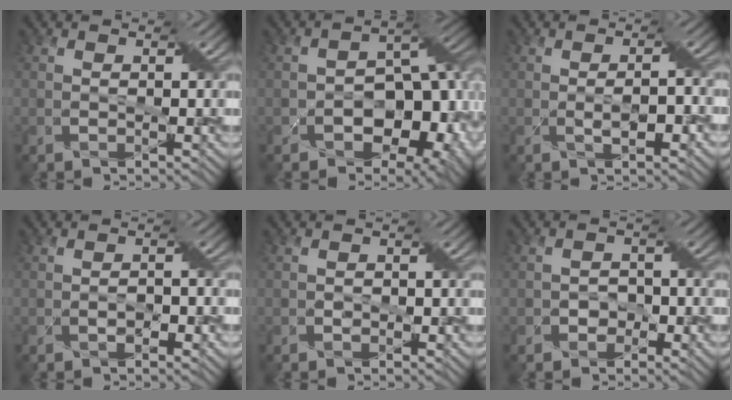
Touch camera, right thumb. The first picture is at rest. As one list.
[{"total": 12.7, "force": [-4.3, 8.0, 8.8], "torque": [-0.113, -0.027, -0.062]}, {"total": 3.0, "force": [-0.7, 0.9, 2.8], "torque": [-0.053, 0.000, -0.008]}, {"total": 2.4, "force": [-1.0, 1.2, 1.8], "torque": [-0.034, 0.002, -0.015]}, {"total": 1.3, "force": [-0.6, 0.8, 0.8], "torque": [-0.013, 0.001, -0.010]}, {"total": 2.3, "force": [-1.1, 1.8, 0.9], "torque": [-0.013, 0.005, -0.018]}]